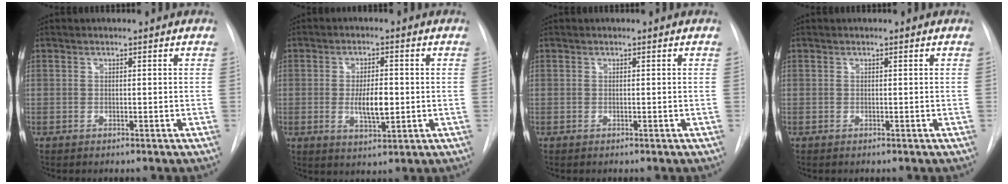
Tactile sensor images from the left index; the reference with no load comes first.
{"total": 5.8, "force": [-1.6, 1.8, 5.2], "torque": [-0.092, -0.011, -0.020]}
{"total": 0.0}
{"total": 0.0}